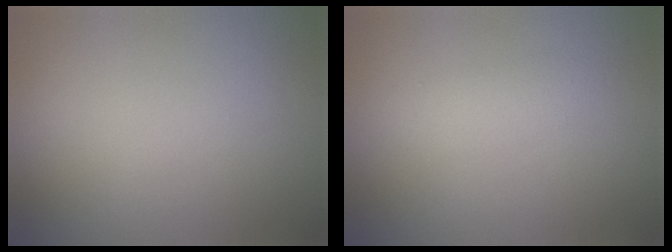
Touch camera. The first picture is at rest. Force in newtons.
{"total": 1.4, "press": 1.4, "slide": 0.0}